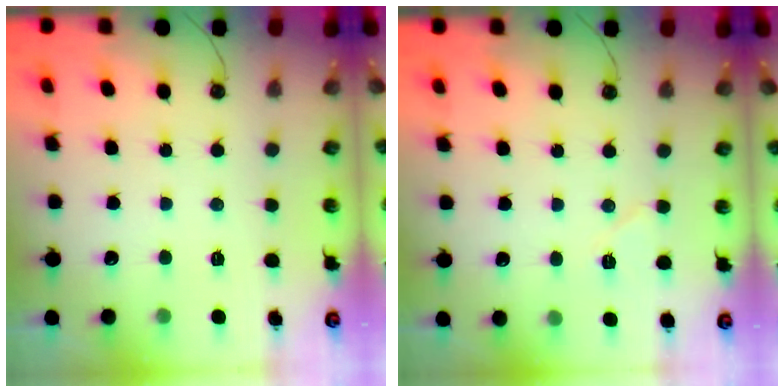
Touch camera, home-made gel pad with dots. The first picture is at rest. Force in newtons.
{"total": 5.8, "press": 5.2, "slide": 2.6}